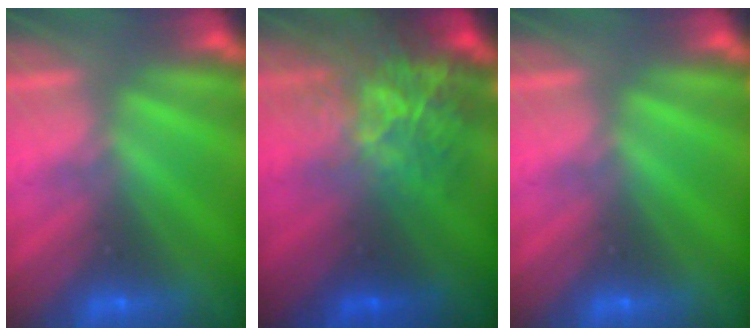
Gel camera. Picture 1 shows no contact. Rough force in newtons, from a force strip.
{"total": 7.2}
{"total": 0.0}